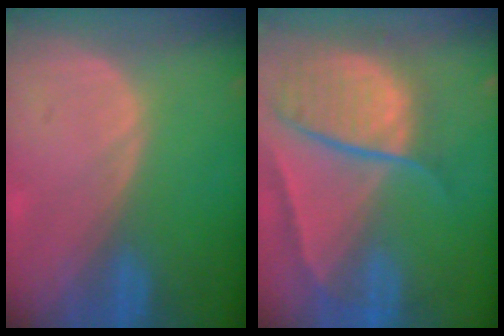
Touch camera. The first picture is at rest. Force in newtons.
{"total": 10.7, "press": 9.0, "slide": 5.8}